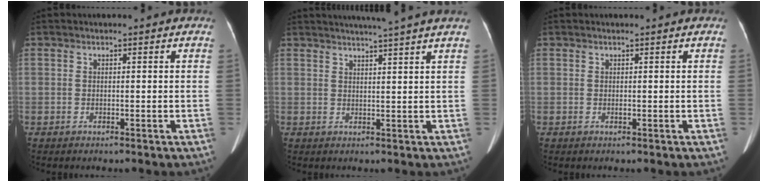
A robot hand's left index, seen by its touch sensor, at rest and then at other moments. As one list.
[{"total": 8.1, "force": [7.0, -1.6, 3.8], "torque": [-0.050, 0.012, 0.082]}, {"total": 0.0}]